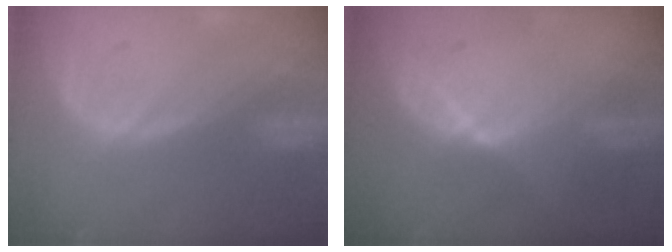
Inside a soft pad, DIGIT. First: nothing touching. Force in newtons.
{"total": 6.1, "press": 5.7, "slide": 2.1}